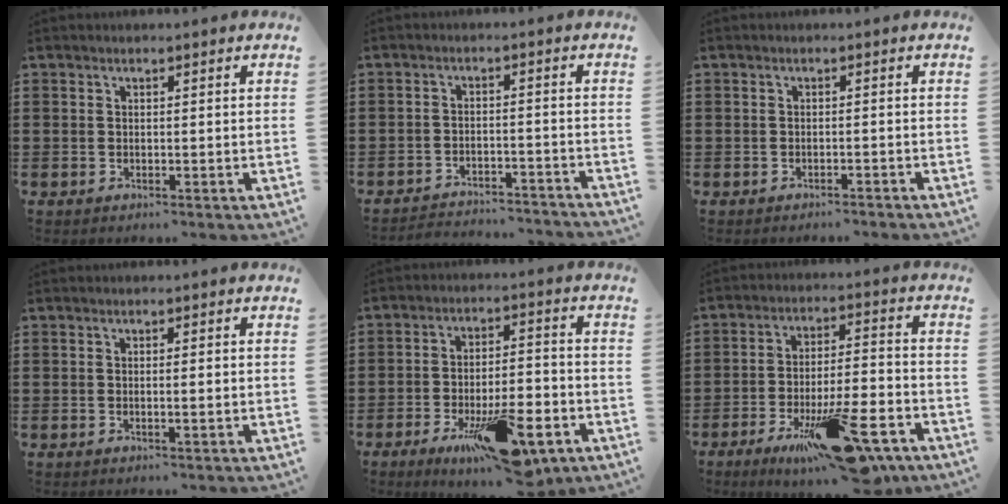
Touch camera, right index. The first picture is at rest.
{"total": 3.2, "force": [-3.2, 0.1, 0.3], "torque": [-0.012, 0.000, -0.068]}
{"total": 1.1, "force": [-1.1, 0.2, -0.2], "torque": [-0.001, 0.005, -0.026]}
{"total": 1.0, "force": [-0.2, -0.1, 1.0], "torque": [-0.017, -0.005, -0.003]}
{"total": 14.1, "force": [-7.2, 4.3, 11.3], "torque": [-0.188, 0.013, -0.118]}
{"total": 19.1, "force": [-10.6, 4.8, 15.2], "torque": [-0.223, 0.037, -0.158]}